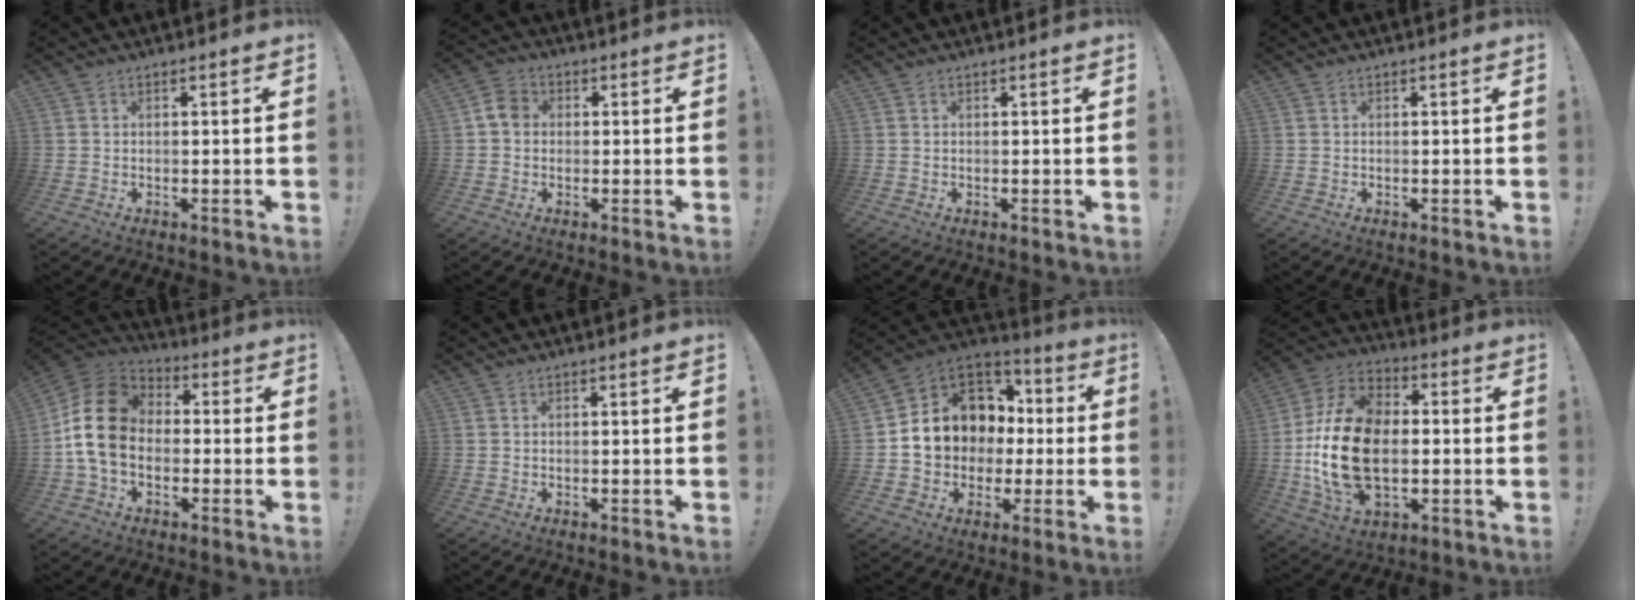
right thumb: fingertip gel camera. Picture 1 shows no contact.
{"total": 5.2, "force": [0.1, 4.3, 3.0], "torque": [-0.044, 0.016, 0.004]}
{"total": 0.0}
{"total": 0.0}
{"total": 16.6, "force": [0.2, 12.5, 10.9], "torque": [-0.185, 0.026, 0.010]}
{"total": 0.0}
{"total": 12.7, "force": [1.2, 11.3, 5.7], "torque": [-0.076, -0.009, 0.042]}
{"total": 23.5, "force": [-2.2, 15.5, 17.5], "torque": [-0.340, 0.022, -0.029]}